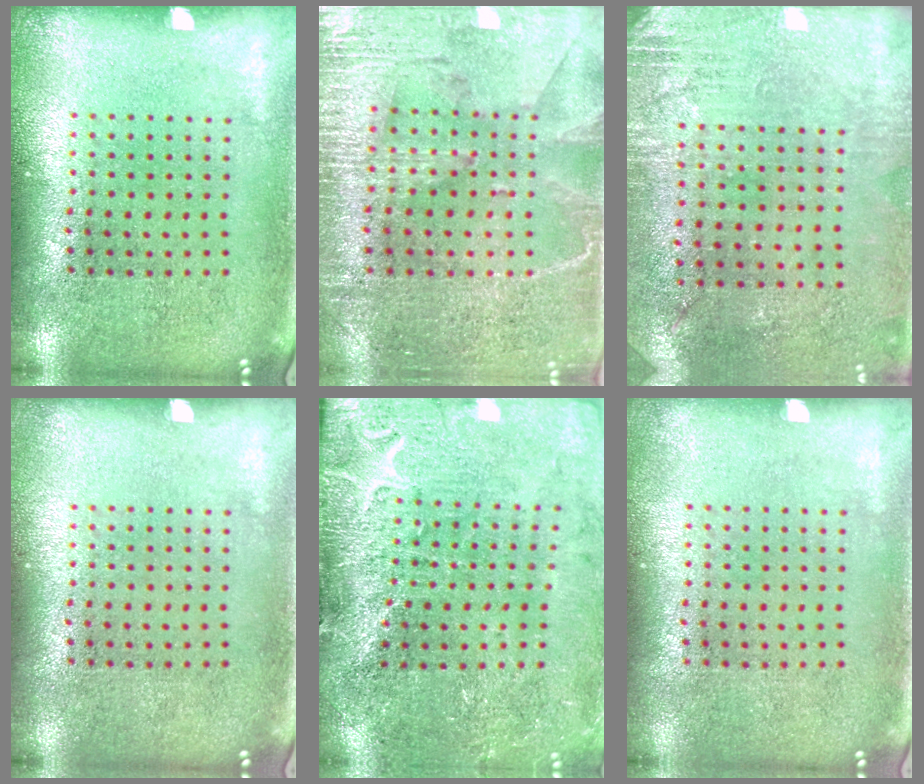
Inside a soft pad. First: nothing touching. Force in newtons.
{"total": 3.3, "press": 3.0, "slide": 1.4}
{"total": 2.8, "press": 2.5, "slide": 1.4}
{"total": 0.0}
{"total": 3.2, "press": 3.2, "slide": 0.4}
{"total": 0.0}